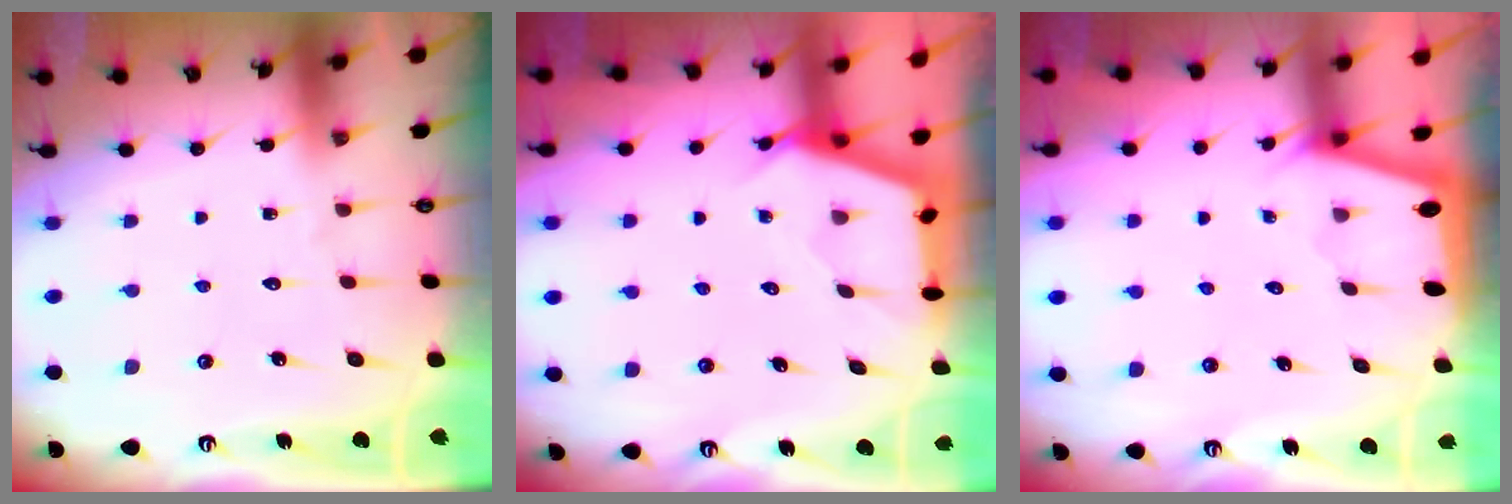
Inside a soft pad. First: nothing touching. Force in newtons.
{"total": 2.7, "press": 2.7, "slide": 0.4}
{"total": 1.8, "press": 1.8, "slide": 0.3}